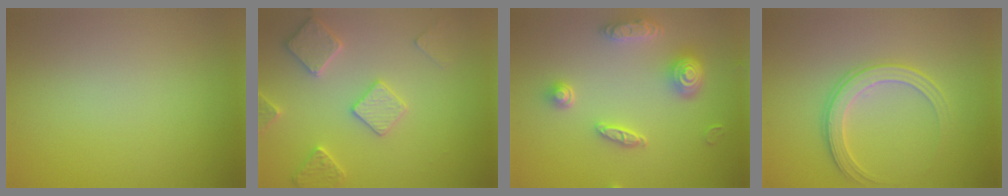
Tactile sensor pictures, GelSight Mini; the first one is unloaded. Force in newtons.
{"total": 3.5, "press": 3.4, "slide": 0.9}
{"total": 4.7, "press": 3.9, "slide": 2.5}
{"total": 3.0, "press": 2.8, "slide": 0.9}